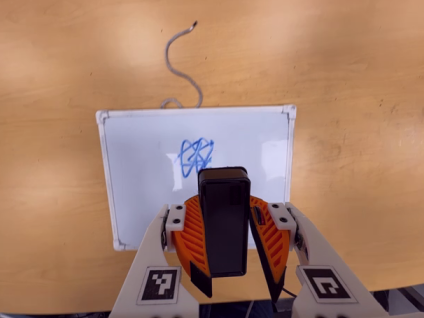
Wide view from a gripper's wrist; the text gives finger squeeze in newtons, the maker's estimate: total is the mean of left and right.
{"total": 8.5, "left": 8.9, "right": 8.1}